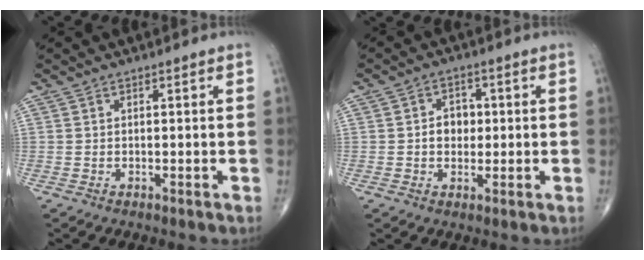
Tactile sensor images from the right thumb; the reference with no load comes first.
{"total": 4.7, "force": [0.1, 3.7, 2.9], "torque": [-0.024, 0.009, -0.002]}